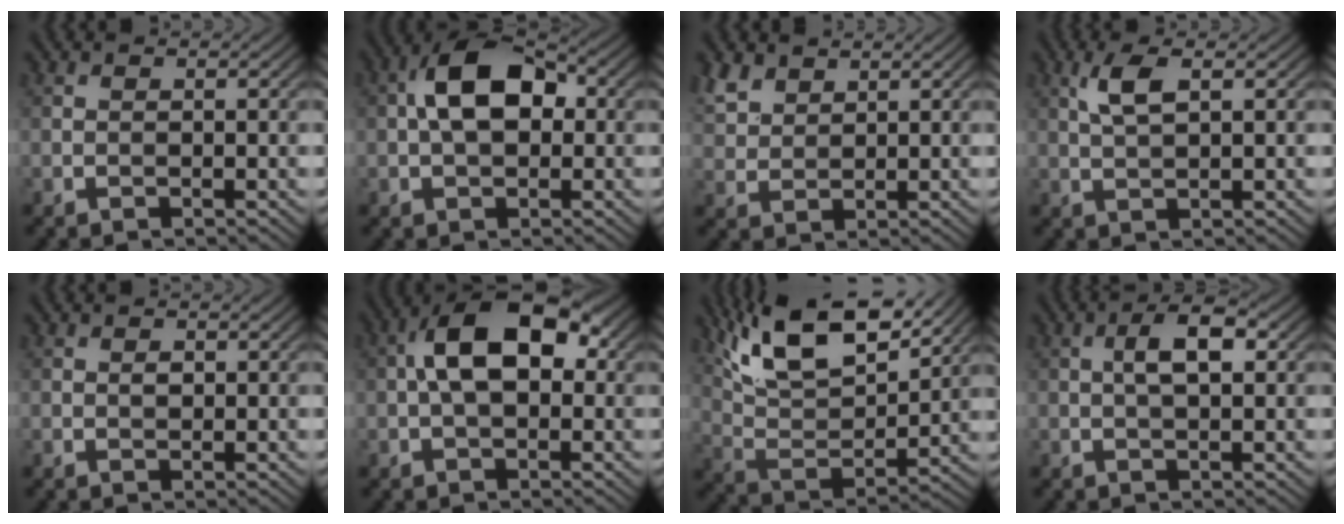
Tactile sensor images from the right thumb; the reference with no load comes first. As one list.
[{"total": 8.6, "force": [0.7, 5.2, 6.9], "torque": [-0.127, 0.014, 0.002]}, {"total": 4.6, "force": [3.2, 2.5, 2.2], "torque": [-0.062, 0.006, 0.071]}, {"total": 3.5, "force": [1.3, 1.0, 3.0], "torque": [-0.071, 0.006, 0.027]}, {"total": 0.9, "force": [0.1, 0.6, 0.7], "torque": [-0.011, 0.000, 0.002]}, {"total": 10.3, "force": [1.1, 5.7, 8.4], "torque": [-0.146, 0.023, 0.005]}, {"total": 15.9, "force": [10.5, 5.6, 10.5], "torque": [-0.225, 0.012, 0.174]}, {"total": 4.3, "force": [0.8, 1.6, 3.9], "torque": [-0.074, 0.010, 0.010]}]